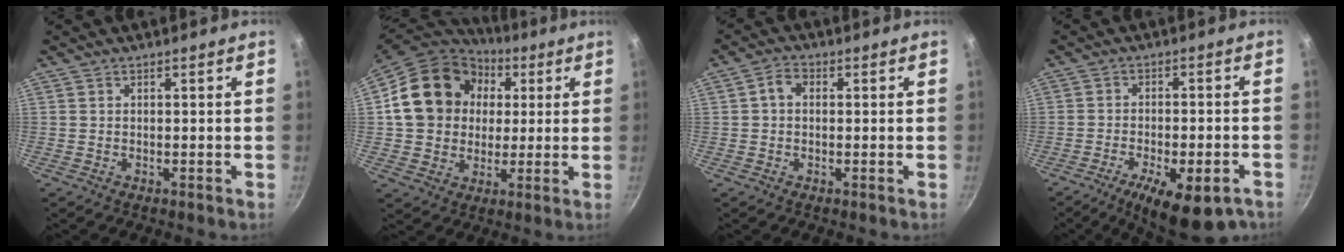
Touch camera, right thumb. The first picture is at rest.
{"total": 19.3, "force": [3.7, 16.2, 9.8], "torque": [-0.150, 0.025, 0.057]}
{"total": 3.0, "force": [0.2, 2.2, 2.0], "torque": [-0.034, 0.007, -0.003]}
{"total": 13.4, "force": [-7.3, 4.9, 10.1], "torque": [-0.144, 0.020, -0.102]}